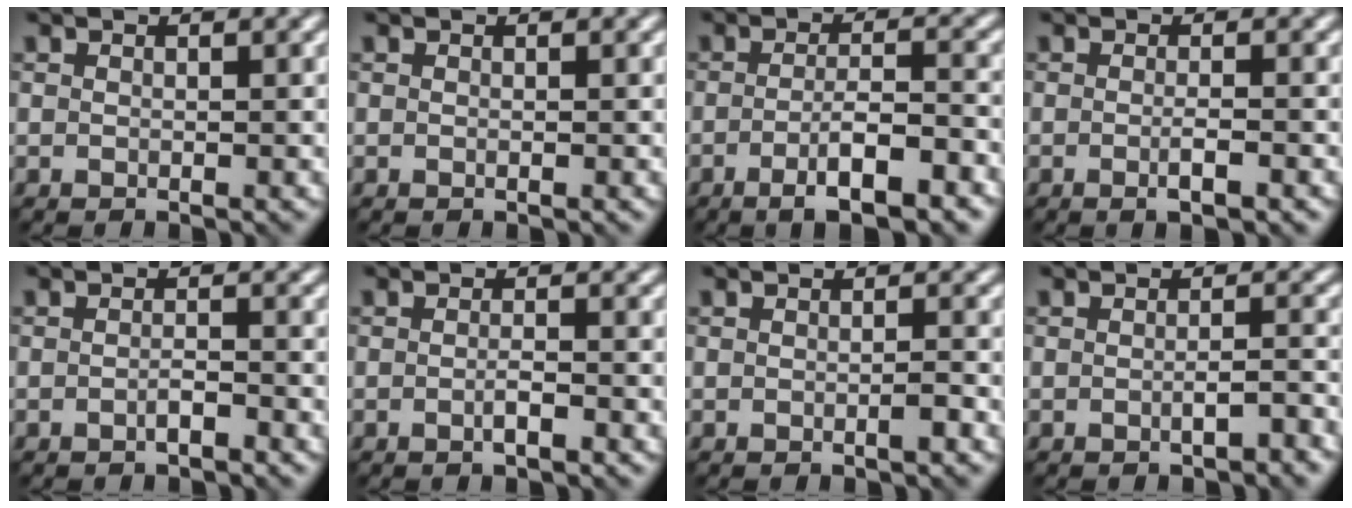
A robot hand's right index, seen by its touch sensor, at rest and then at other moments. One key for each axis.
{"total": 0.0}
{"total": 5.3, "fx": -2.5, "fy": 1.1, "fz": 4.6, "tx": -0.076, "ty": 0.002, "tz": -0.042}
{"total": 2.0, "fx": -0.6, "fy": 0.4, "fz": 1.8, "tx": -0.026, "ty": -0.002, "tz": -0.013}
{"total": 1.2, "fx": -0.7, "fy": 0.2, "fz": 1.0, "tx": -0.018, "ty": 0.001, "tz": -0.012}
{"total": 1.4, "fx": -0.5, "fy": 0.3, "fz": 1.3, "tx": -0.021, "ty": 0.000, "tz": -0.011}
{"total": 0.9, "fx": -0.4, "fy": 0.0, "fz": 0.8, "tx": -0.013, "ty": 0.002, "tz": -0.006}
{"total": 1.8, "fx": -0.8, "fy": 0.4, "fz": 1.6, "tx": -0.021, "ty": 0.004, "tz": -0.013}